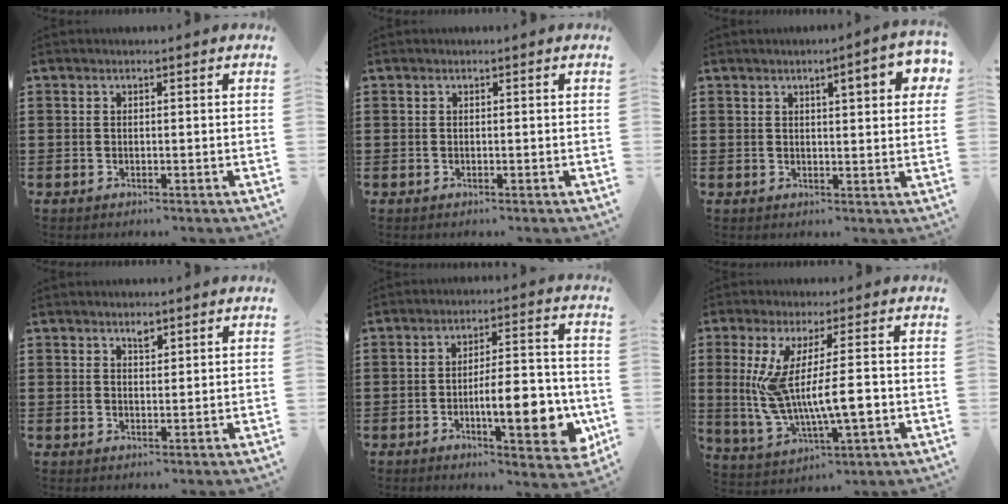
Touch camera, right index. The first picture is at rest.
{"total": 0.0}
{"total": 4.9, "force": [2.1, 1.0, 4.4], "torque": [-0.063, -0.005, 0.029]}
{"total": 1.6, "force": [1.2, 0.6, 0.8], "torque": [-0.010, -0.001, 0.021]}
{"total": 10.4, "force": [-3.1, 3.3, 9.3], "torque": [-0.134, -0.004, -0.052]}
{"total": 12.3, "force": [-0.1, 3.4, 11.9], "torque": [-0.247, -0.015, -0.005]}